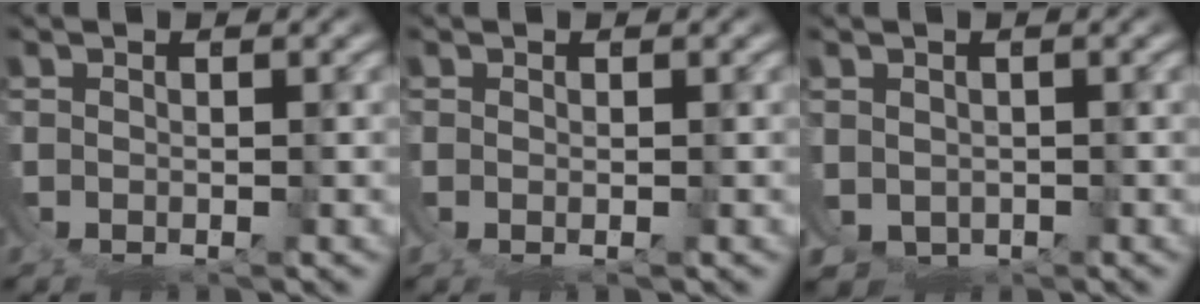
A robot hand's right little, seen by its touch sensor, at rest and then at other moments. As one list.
[{"total": 1.0, "force": [0.0, 0.5, 0.9], "torque": [-0.019, -0.002, -0.001]}, {"total": 5.8, "force": [-1.5, 5.2, 1.9], "torque": [-0.051, -0.027, -0.018]}]